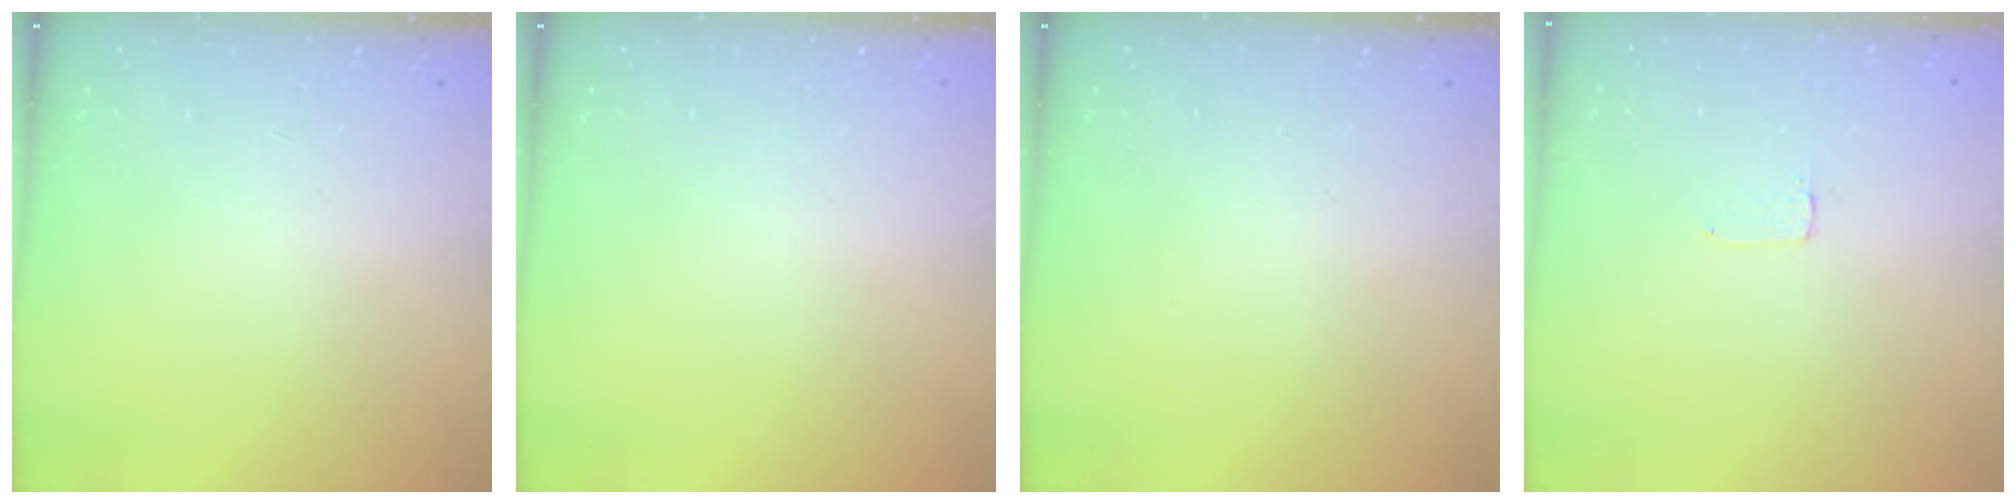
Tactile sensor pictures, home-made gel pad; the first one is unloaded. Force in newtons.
{"total": 0.0}
{"total": 0.0}
{"total": 1.7, "press": 1.7, "slide": 0.1}